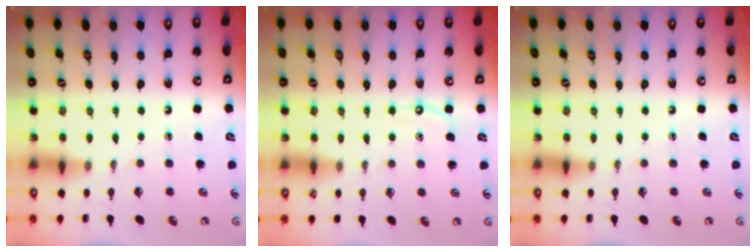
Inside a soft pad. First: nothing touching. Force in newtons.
{"total": 3.6, "press": 3.6, "slide": 0.6}
{"total": 0.0}